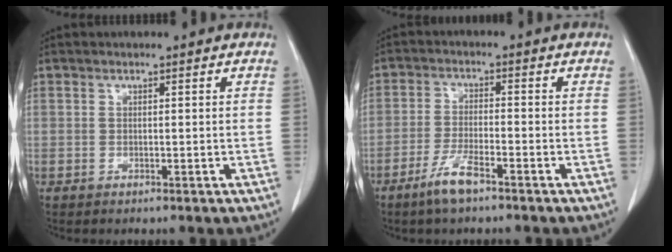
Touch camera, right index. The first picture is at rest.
{"total": 5.3, "force": [-3.7, 0.6, 3.7], "torque": [-0.079, -0.006, -0.070]}